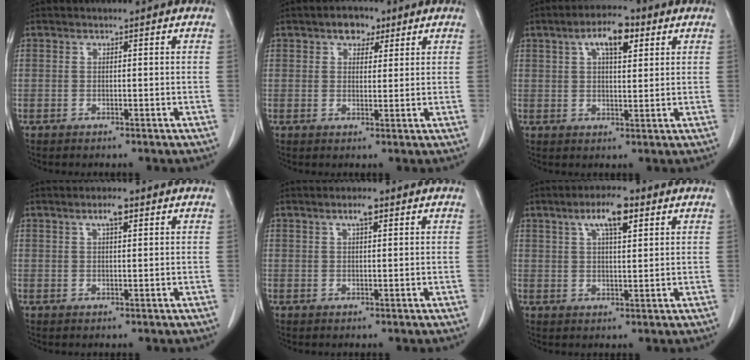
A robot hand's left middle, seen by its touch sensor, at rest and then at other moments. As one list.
[{"total": 3.7, "force": [2.3, 2.2, 1.9], "torque": [-0.029, 0.010, 0.036]}, {"total": 6.8, "force": [3.3, 2.2, 5.6], "torque": [-0.098, 0.014, 0.053]}, {"total": 2.7, "force": [1.5, 0.5, 2.2], "torque": [-0.042, 0.004, 0.027]}, {"total": 2.5, "force": [1.4, 0.4, 2.0], "torque": [-0.038, 0.004, 0.024]}, {"total": 6.7, "force": [3.6, 1.4, 5.4], "torque": [-0.100, 0.009, 0.060]}]